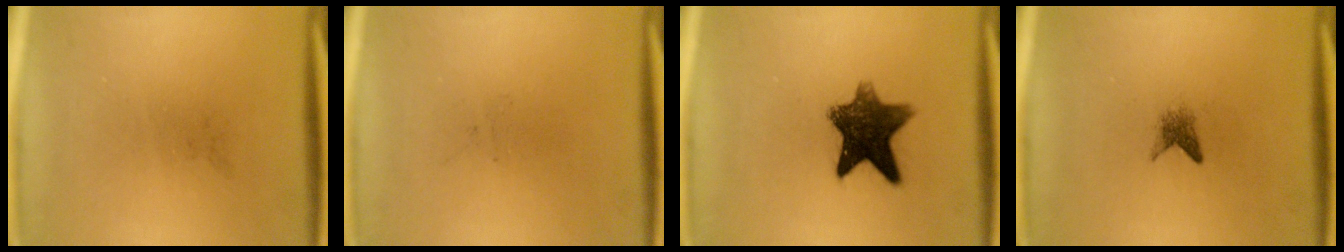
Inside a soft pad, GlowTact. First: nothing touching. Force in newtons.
{"total": 0.0}
{"total": 10.2}
{"total": 1.5}